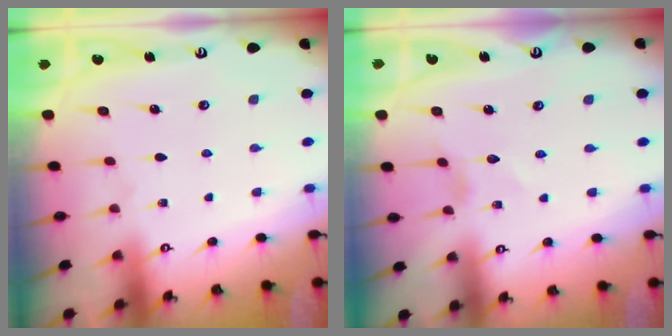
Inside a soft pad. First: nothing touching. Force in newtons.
{"total": 0.9, "press": 0.9, "slide": 0.1}